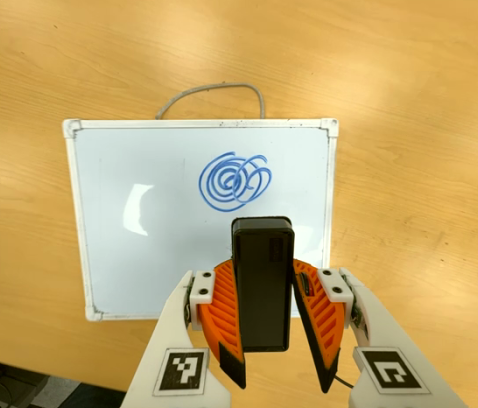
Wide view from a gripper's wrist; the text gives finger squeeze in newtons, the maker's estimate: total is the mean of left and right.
{"total": 6.2, "left": 5.8, "right": 6.6}